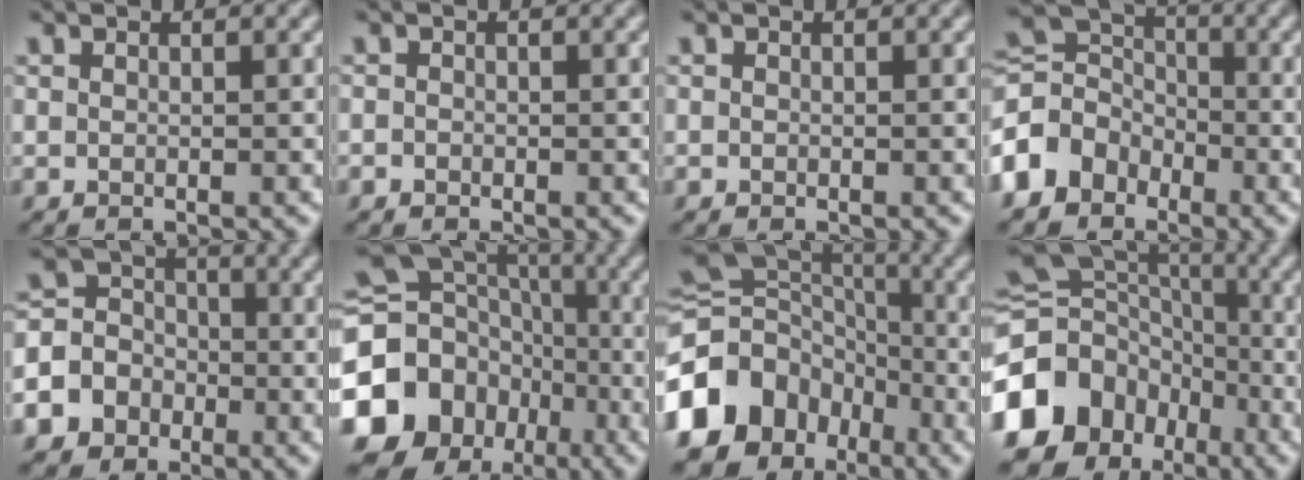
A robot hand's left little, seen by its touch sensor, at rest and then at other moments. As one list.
[{"total": 0.8, "force": [-0.2, 0.8, 0.1], "torque": [0.015, 0.005, -0.013]}, {"total": 0.0}, {"total": 6.5, "force": [-3.4, 4.8, 2.7], "torque": [-0.063, 0.009, -0.088]}, {"total": 8.8, "force": [-4.0, 7.6, 1.8], "torque": [-0.056, -0.009, -0.089]}, {"total": 20.3, "force": [-6.5, 17.6, 7.7], "torque": [-0.189, -0.012, -0.141]}, {"total": 14.4, "force": [-7.2, 11.0, 5.7], "torque": [-0.140, 0.003, -0.133]}, {"total": 16.3, "force": [-8.0, 12.9, 5.9], "torque": [-0.151, -0.013, -0.143]}]